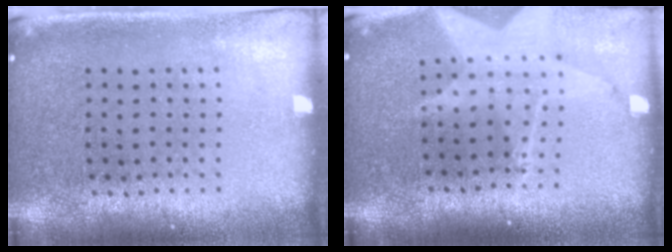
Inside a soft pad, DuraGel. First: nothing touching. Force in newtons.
{"total": 2.0, "press": 1.6, "slide": 1.3}